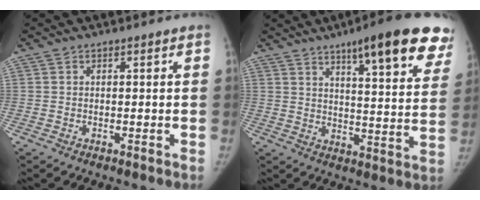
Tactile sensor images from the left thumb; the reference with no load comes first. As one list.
[{"total": 21.6, "force": [13.5, 4.7, 16.3], "torque": [-0.188, -0.046, 0.173]}]